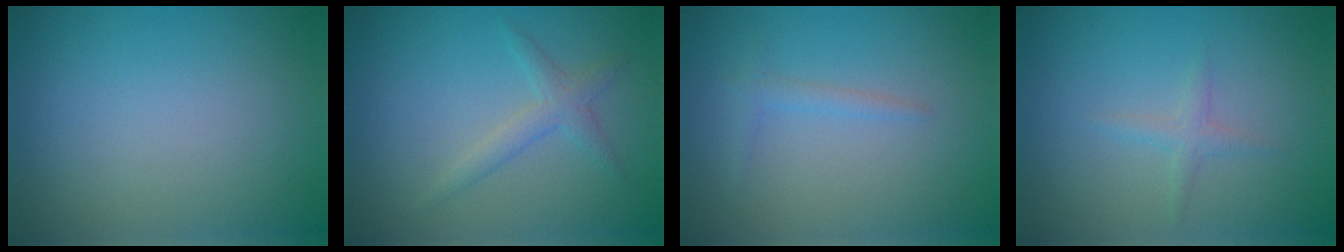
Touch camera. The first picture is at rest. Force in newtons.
{"total": 1.8, "press": 1.8, "slide": 0.1}
{"total": 1.0, "press": 1.0, "slide": 0.1}
{"total": 1.1, "press": 1.1, "slide": 0.0}